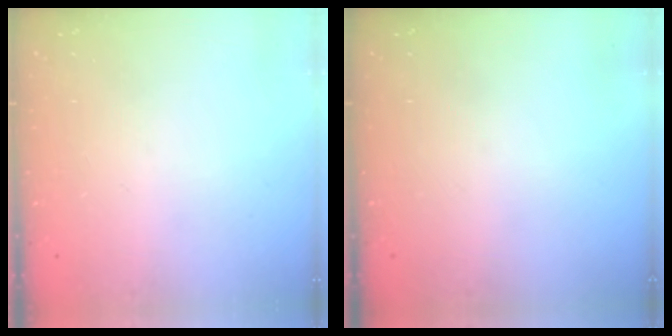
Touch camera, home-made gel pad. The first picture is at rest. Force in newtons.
{"total": 0.0}